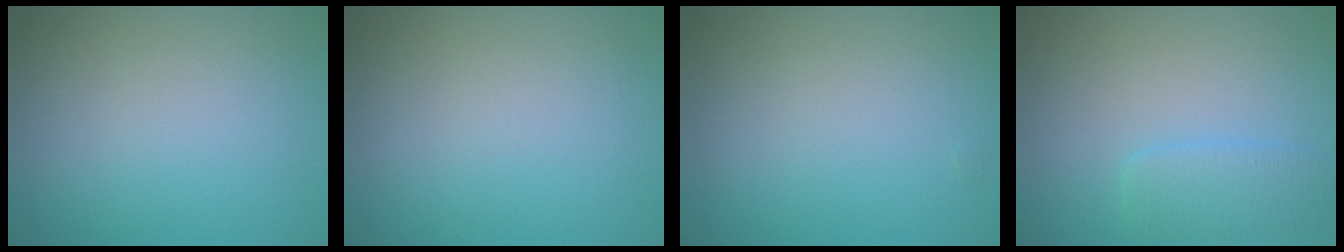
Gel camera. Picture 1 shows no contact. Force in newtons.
{"total": 0.0}
{"total": 0.0}
{"total": 2.3, "press": 2.3, "slide": 0.2}